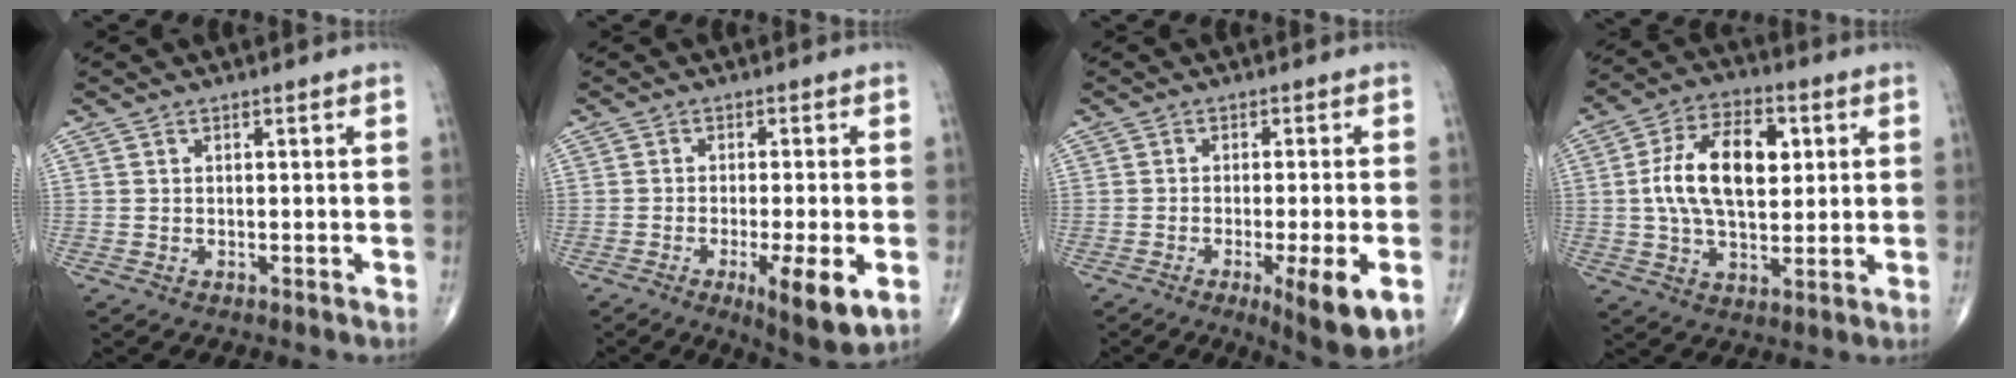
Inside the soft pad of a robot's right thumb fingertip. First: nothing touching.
{"total": 9.3, "force": [-3.1, 1.9, 8.5], "torque": [-0.130, -0.016, -0.046]}
{"total": 9.5, "force": [-3.4, 1.6, 8.7], "torque": [-0.127, -0.013, -0.048]}
{"total": 15.2, "force": [2.3, 8.5, 12.4], "torque": [-0.206, 0.008, 0.037]}